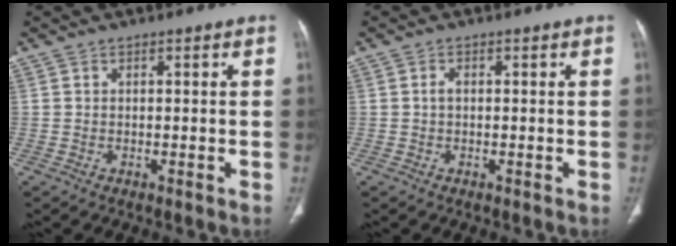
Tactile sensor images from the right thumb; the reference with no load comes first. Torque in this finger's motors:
{"motor_torque": [0.14, 1.23, 0.76, 0.14, 0.06]}